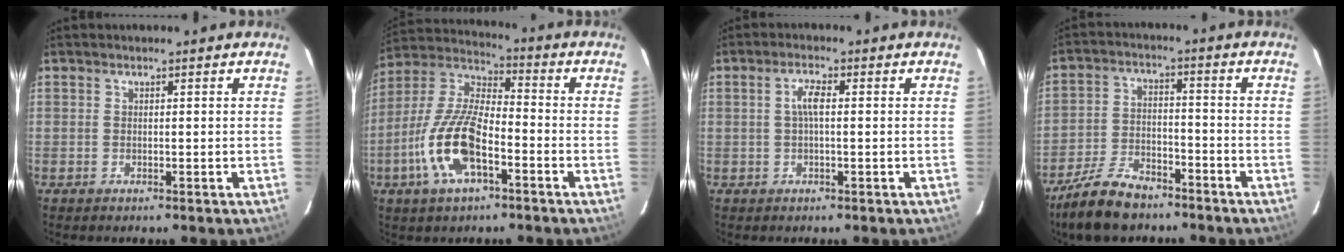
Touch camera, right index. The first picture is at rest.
{"total": 15.0, "force": [-6.0, 5.8, 12.5], "torque": [-0.268, -0.004, -0.120]}
{"total": 2.8, "force": [0.2, 0.6, 2.7], "torque": [-0.055, 0.006, 0.003]}
{"total": 11.5, "force": [-9.0, 4.9, 5.2], "torque": [-0.132, 0.001, -0.162]}